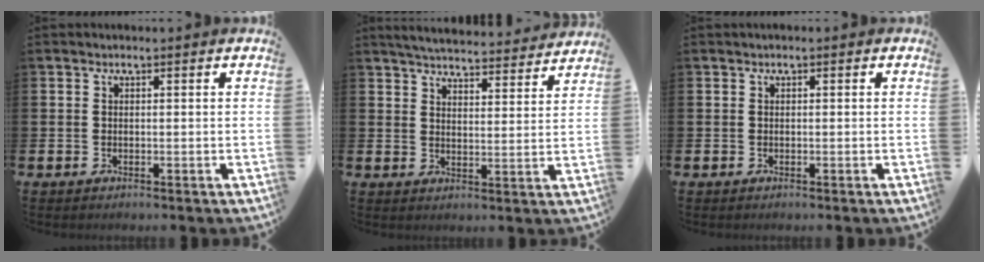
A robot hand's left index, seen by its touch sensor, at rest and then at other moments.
{"total": 5.3, "force": [5.3, 0.6, 0.7], "torque": [-0.028, -0.042, 0.091]}
{"total": 0.0}